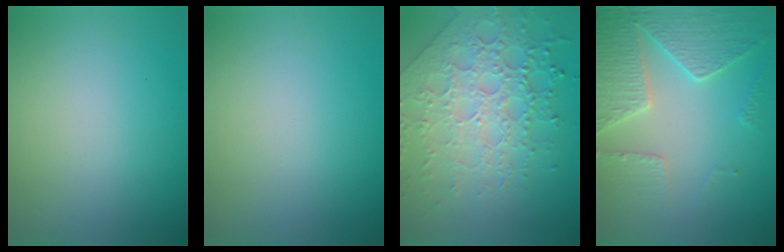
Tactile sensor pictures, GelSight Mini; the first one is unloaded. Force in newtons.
{"total": 0.0}
{"total": 7.6, "press": 5.5, "slide": 5.3}
{"total": 4.5, "press": 4.3, "slide": 1.4}